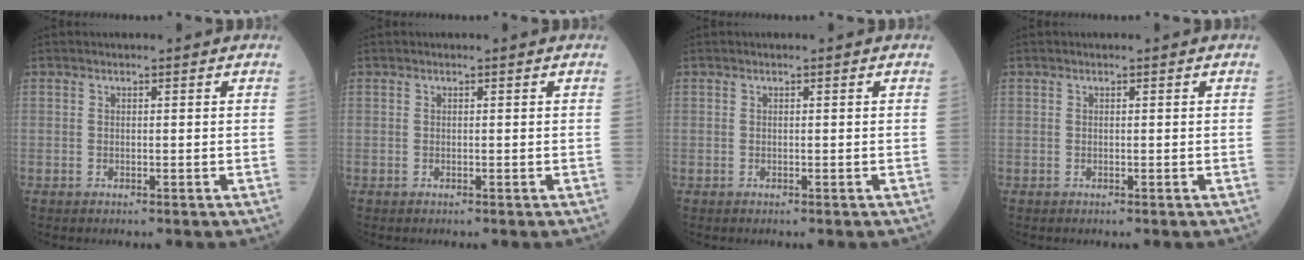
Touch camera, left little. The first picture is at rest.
{"total": 0.0}
{"total": 0.0}
{"total": 0.0}